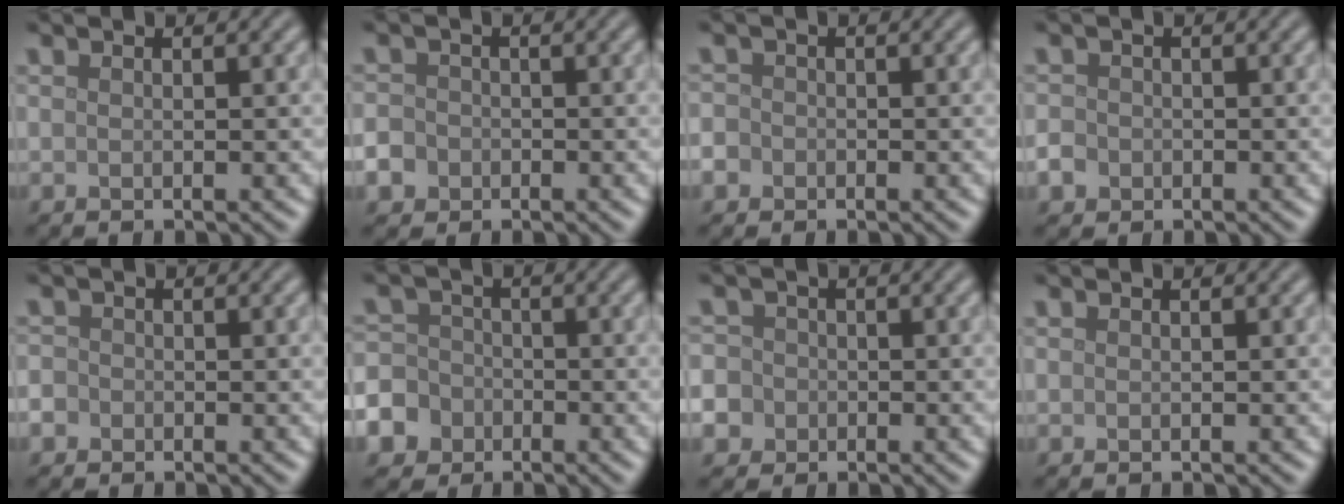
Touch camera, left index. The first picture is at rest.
{"total": 3.9, "force": [-1.9, 3.3, 1.1], "torque": [-0.013, -0.006, -0.046]}
{"total": 2.4, "force": [-1.0, 2.0, 0.6], "torque": [0.000, 0.005, -0.028]}
{"total": 1.6, "force": [-0.7, 1.4, 0.4], "torque": [-0.005, -0.001, -0.013]}
{"total": 1.8, "force": [-0.7, 1.5, 0.5], "torque": [0.000, 0.005, -0.017]}
{"total": 7.9, "force": [-4.1, 6.6, 1.7], "torque": [-0.048, -0.016, -0.094]}
{"total": 7.8, "force": [-2.5, 7.1, 2.0], "torque": [-0.051, -0.002, -0.084]}
{"total": 0.0}